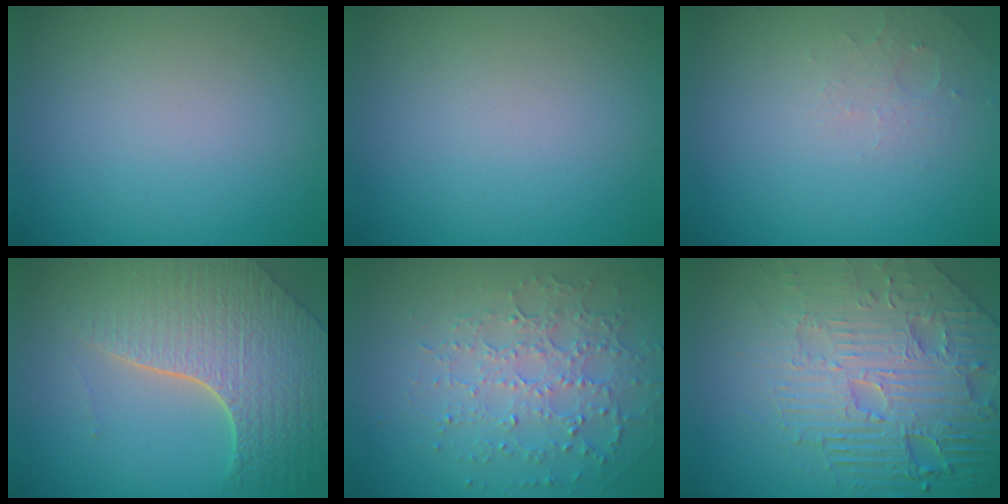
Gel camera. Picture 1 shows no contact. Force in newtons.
{"total": 0.0}
{"total": 1.6, "press": 1.5, "slide": 0.4}
{"total": 8.0, "press": 5.6, "slide": 5.6}
{"total": 4.8, "press": 3.5, "slide": 3.2}
{"total": 8.7, "press": 6.2, "slide": 6.1}